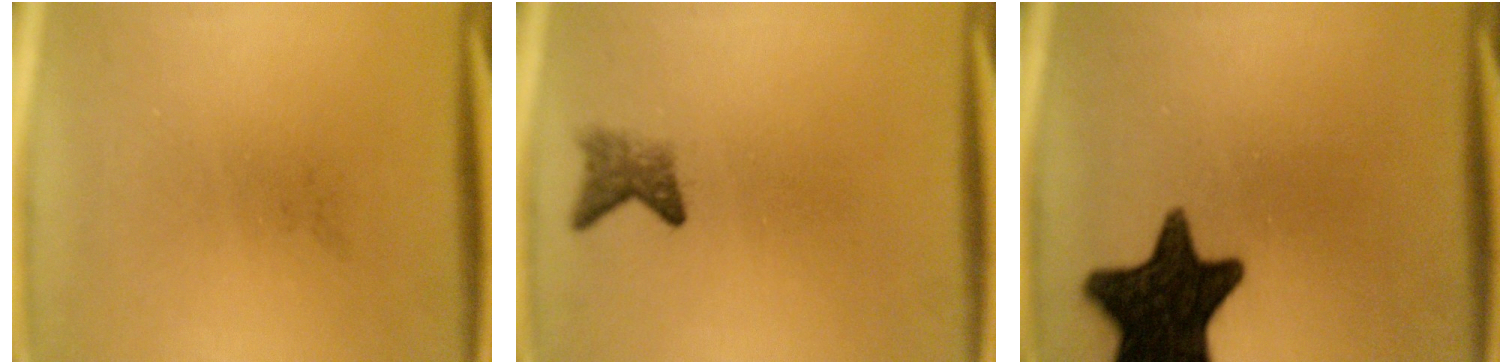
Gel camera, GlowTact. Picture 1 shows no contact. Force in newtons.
{"total": 2.4}
{"total": 15.9}